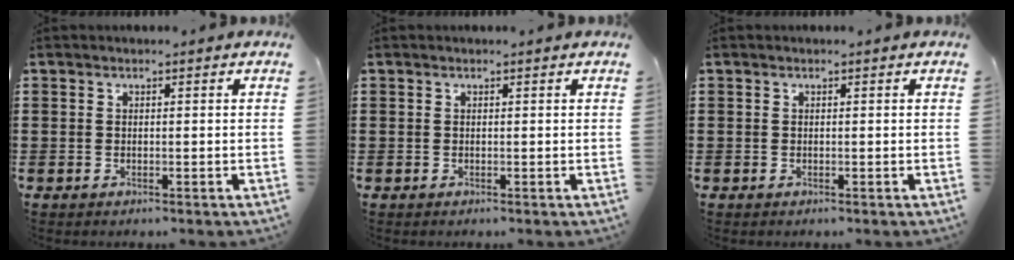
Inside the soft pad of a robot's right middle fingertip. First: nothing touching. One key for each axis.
{"total": 0.0}
{"total": 0.0}